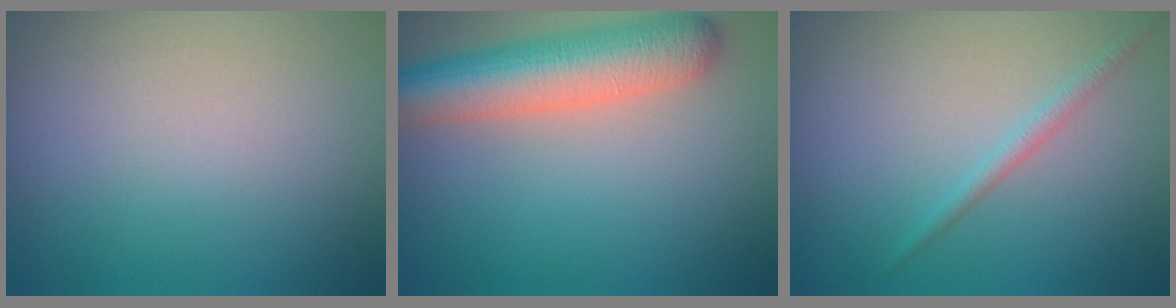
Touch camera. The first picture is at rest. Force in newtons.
{"total": 7.4, "press": 7.4, "slide": 0.5}
{"total": 1.3, "press": 1.3, "slide": 0.0}